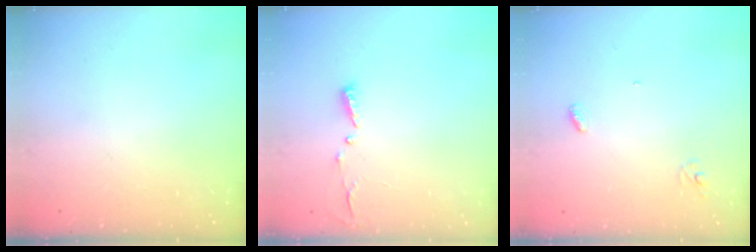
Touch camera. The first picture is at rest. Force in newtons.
{"total": 3.9, "press": 3.9, "slide": 0.3}
{"total": 2.7, "press": 2.7, "slide": 0.2}